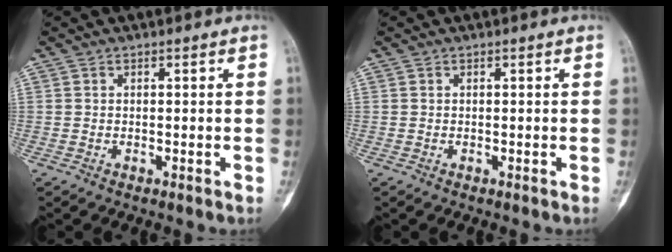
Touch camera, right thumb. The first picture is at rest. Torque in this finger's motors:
{"motor_torque": [0.44, 0.44, 0.06, -0.01, 0.02]}